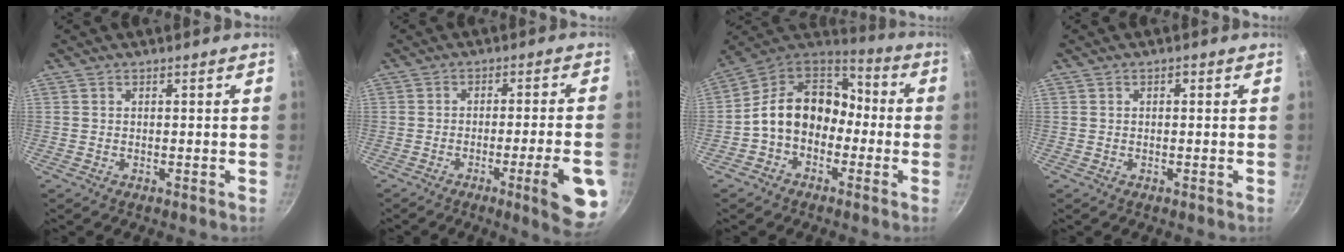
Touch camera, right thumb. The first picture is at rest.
{"total": 11.4, "force": [-4.1, 1.6, 10.5], "torque": [-0.125, 0.015, -0.053]}
{"total": 14.9, "force": [-2.2, 11.5, 9.2], "torque": [-0.117, 0.059, -0.057]}
{"total": 0.7, "force": [0.2, 0.4, 0.5], "torque": [-0.006, 0.005, 0.003]}